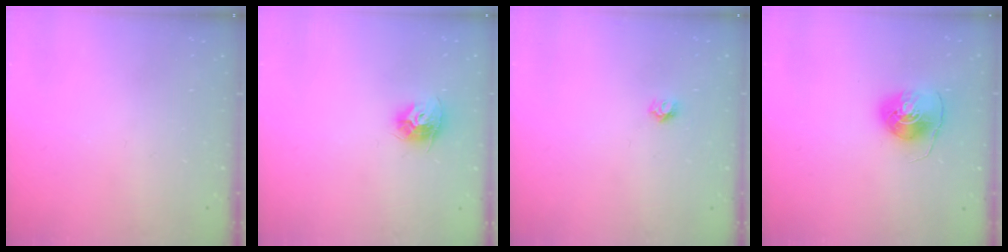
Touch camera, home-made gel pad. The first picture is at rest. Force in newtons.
{"total": 9.9, "press": 9.9, "slide": 0.5}
{"total": 4.4, "press": 4.4, "slide": 0.4}
{"total": 8.3, "press": 8.3, "slide": 0.4}